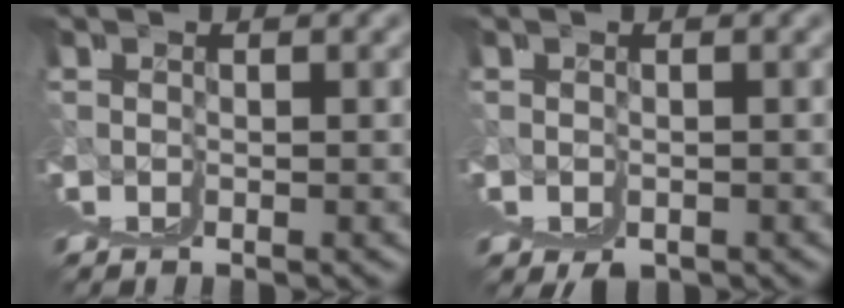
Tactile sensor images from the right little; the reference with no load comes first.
{"total": 1.1, "force": [-0.1, 0.9, 0.5], "torque": [0.000, -0.005, 0.001]}